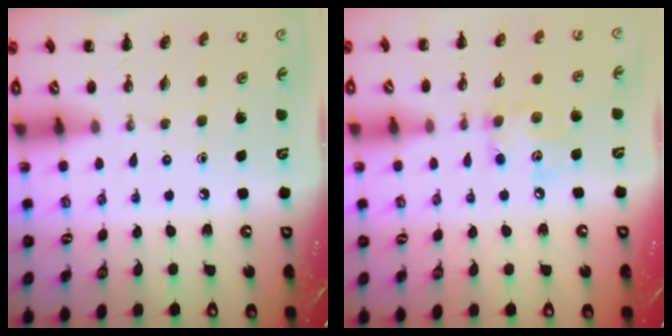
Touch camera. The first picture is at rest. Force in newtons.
{"total": 6.7, "press": 6.7, "slide": 0.5}